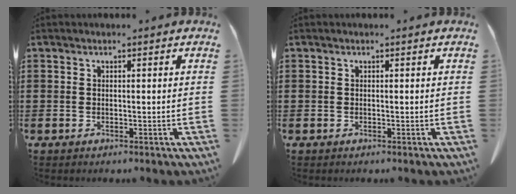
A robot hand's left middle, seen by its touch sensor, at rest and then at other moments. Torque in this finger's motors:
{"motor_torque": [-0.11, -0.77, 0.06, 0.02]}